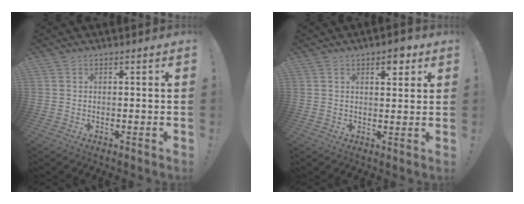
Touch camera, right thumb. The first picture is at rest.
{"total": 4.4, "force": [2.6, 2.2, 2.8], "torque": [-0.013, -0.014, 0.037]}